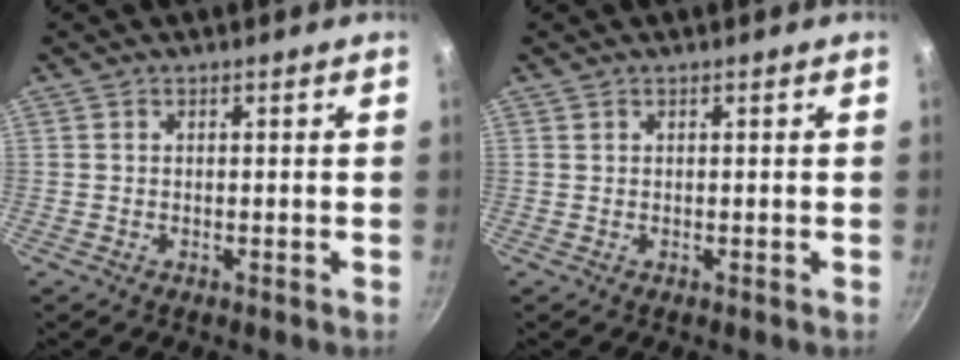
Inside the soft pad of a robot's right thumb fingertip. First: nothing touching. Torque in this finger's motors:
{"motor_torque": [-0.22, 0.19, 0.37, -0.29, 0.00]}